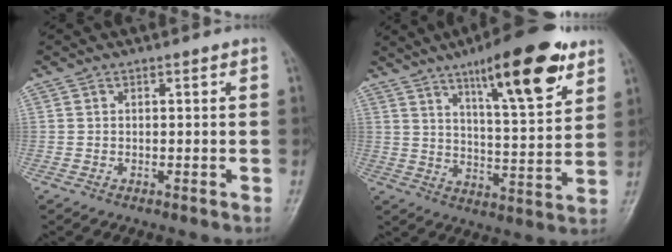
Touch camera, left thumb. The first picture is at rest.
{"total": 17.8, "force": [10.6, 4.4, 13.6], "torque": [-0.181, -0.051, 0.165]}